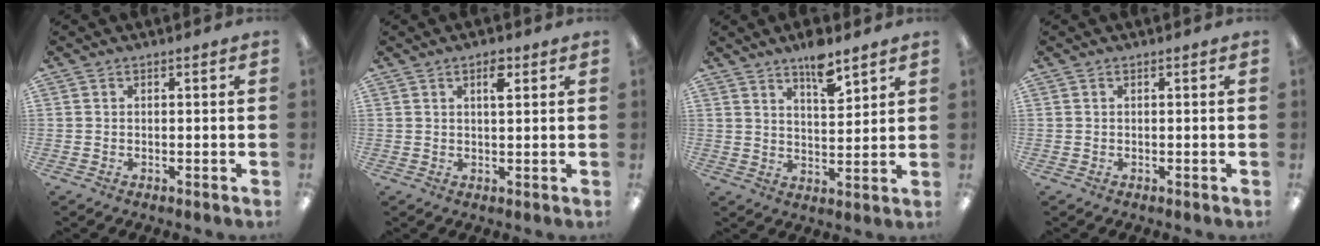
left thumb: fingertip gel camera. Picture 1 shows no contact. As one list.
[{"total": 3.3, "force": [1.9, 1.1, 2.4], "torque": [-0.030, -0.005, 0.026]}, {"total": 8.5, "force": [6.4, 2.7, 4.8], "torque": [-0.062, -0.043, 0.105]}, {"total": 0.0}]